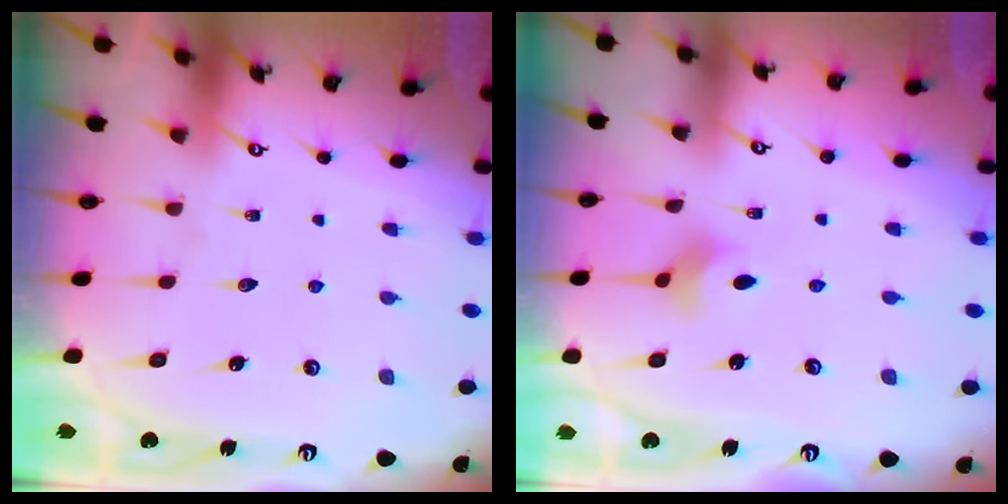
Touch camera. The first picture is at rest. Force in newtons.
{"total": 3.3, "press": 3.3, "slide": 0.6}